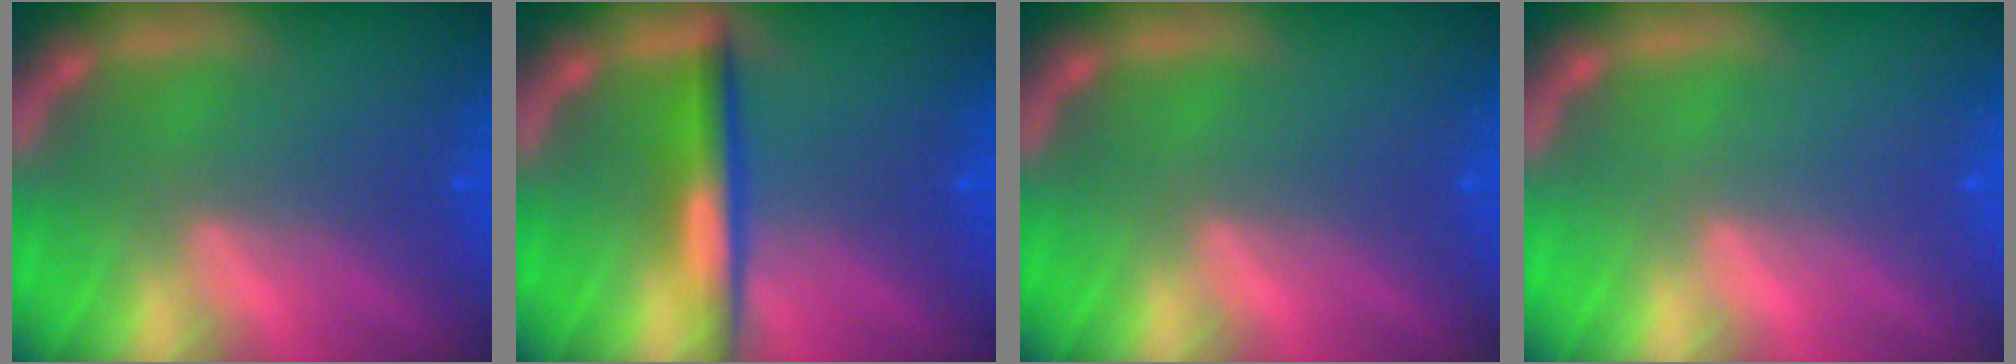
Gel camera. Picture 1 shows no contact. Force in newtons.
{"total": 4.0}
{"total": 0.0}
{"total": 0.0}